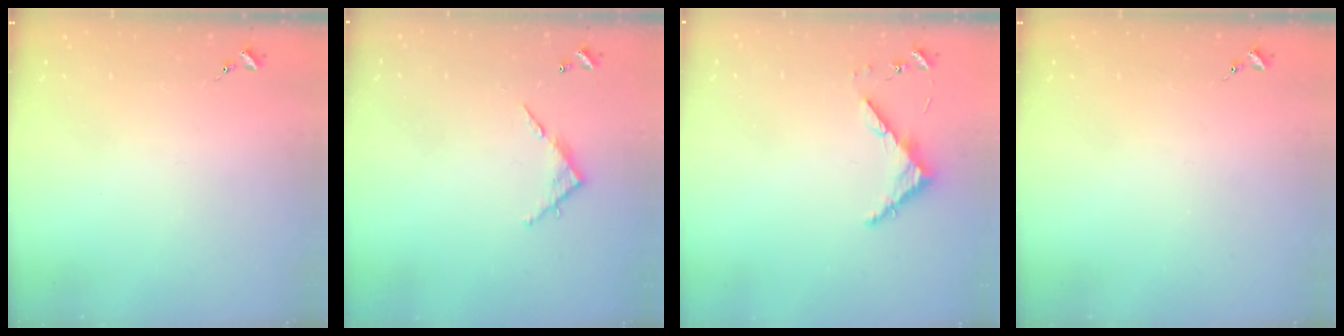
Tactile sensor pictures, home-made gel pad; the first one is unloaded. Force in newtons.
{"total": 5.7, "press": 5.7, "slide": 0.4}
{"total": 4.6, "press": 4.6, "slide": 0.4}
{"total": 0.0}